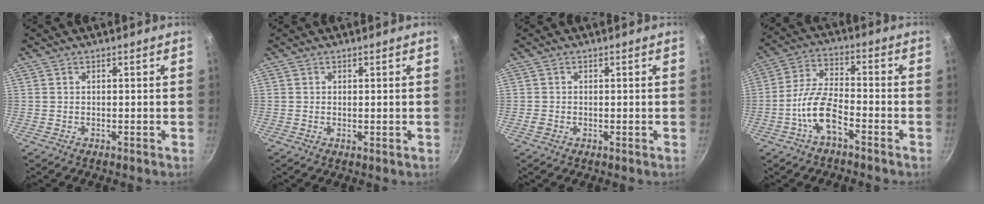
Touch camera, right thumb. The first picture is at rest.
{"total": 0.6, "force": [0.3, 0.4, 0.4], "torque": [-0.004, -0.008, 0.001]}
{"total": 0.9, "force": [-0.2, 0.7, 0.5], "torque": [-0.009, 0.001, -0.006]}
{"total": 9.1, "force": [-4.4, 3.6, 7.1], "torque": [-0.139, 0.034, -0.094]}